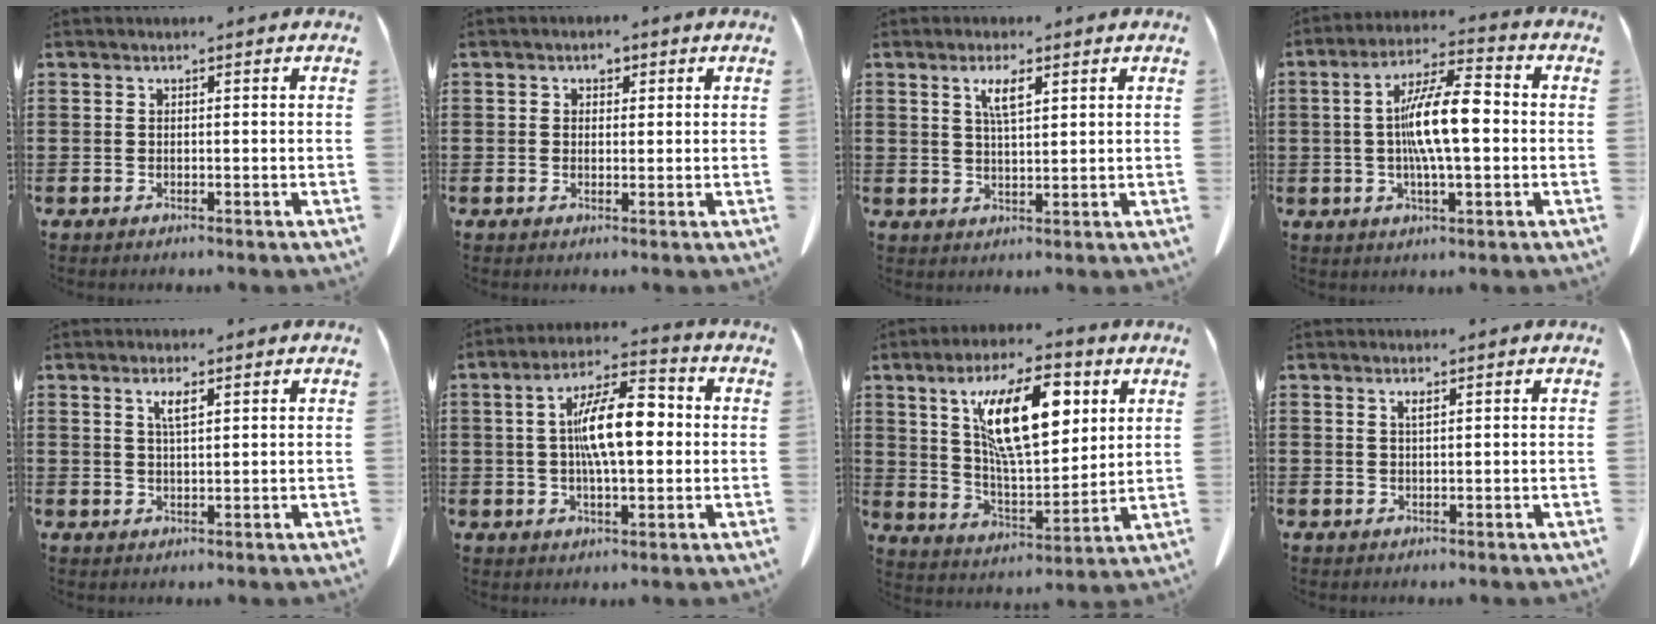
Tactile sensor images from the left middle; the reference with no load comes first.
{"total": 1.5, "force": [0.5, 1.2, 0.8], "torque": [-0.011, 0.002, 0.007]}
{"total": 4.9, "force": [2.6, 1.4, 4.0], "torque": [-0.077, 0.004, 0.041]}
{"total": 10.8, "force": [-0.4, 2.7, 10.5], "torque": [-0.198, 0.005, -0.009]}
{"total": 2.8, "force": [1.3, 0.7, 2.3], "torque": [-0.041, -0.001, 0.021]}
{"total": 10.6, "force": [0.9, 3.7, 9.9], "torque": [-0.181, 0.008, 0.010]}
{"total": 15.0, "force": [6.4, 5.8, 12.3], "torque": [-0.219, -0.005, 0.110]}
{"total": 1.2, "force": [0.5, 0.2, 1.0], "torque": [-0.022, 0.000, 0.010]}